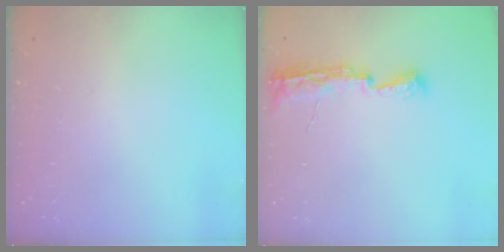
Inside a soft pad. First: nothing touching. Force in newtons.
{"total": 8.1, "press": 8.0, "slide": 0.9}